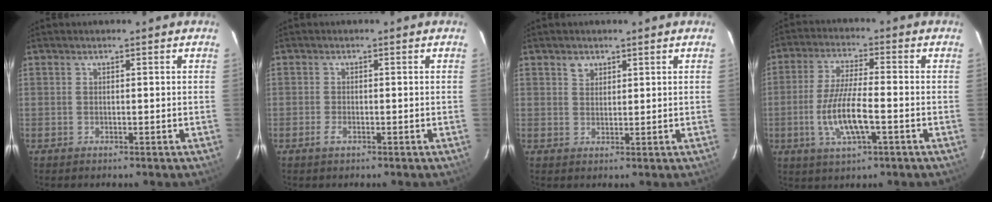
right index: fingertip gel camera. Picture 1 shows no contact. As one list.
[{"total": 1.5, "force": [-0.9, 0.6, 1.1], "torque": [-0.025, 0.000, -0.016]}, {"total": 2.1, "force": [1.3, 1.5, 0.6], "torque": [-0.006, 0.006, 0.022]}, {"total": 10.3, "force": [-3.0, 2.5, 9.5], "torque": [-0.191, -0.009, -0.057]}]